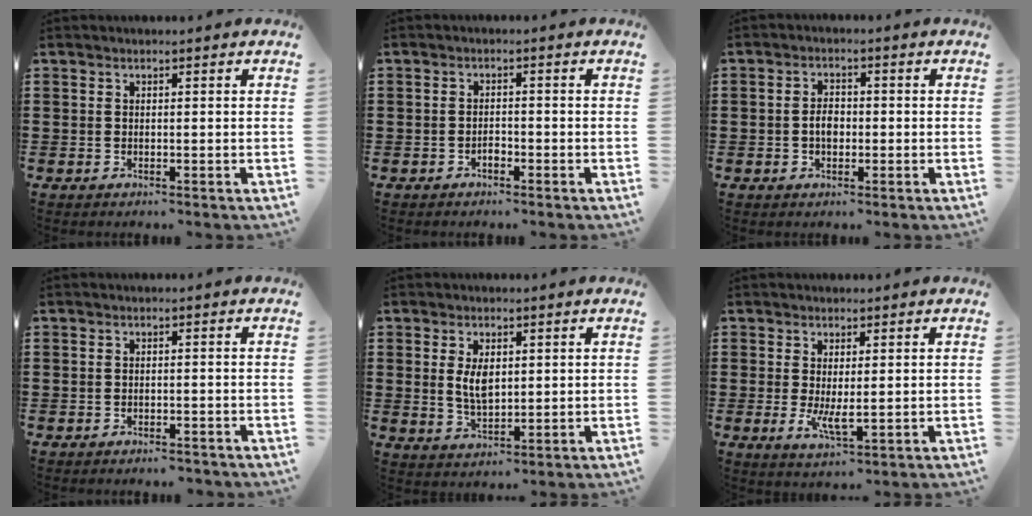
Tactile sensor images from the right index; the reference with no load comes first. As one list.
[{"total": 1.4, "force": [-0.9, 0.7, 0.8], "torque": [-0.019, -0.001, -0.018]}, {"total": 2.8, "force": [-0.5, 1.7, 2.2], "torque": [-0.041, 0.006, -0.009]}, {"total": 1.3, "force": [-1.2, 0.2, 0.1], "torque": [-0.007, 0.002, -0.026]}, {"total": 4.7, "force": [0.9, 2.4, 3.9], "torque": [-0.074, 0.004, 0.014]}, {"total": 3.7, "force": [0.0, 1.5, 3.4], "torque": [-0.069, -0.007, -0.005]}]